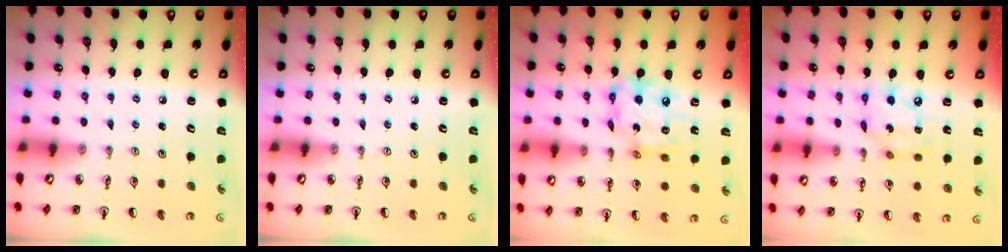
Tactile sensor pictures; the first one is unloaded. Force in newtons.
{"total": 0.0}
{"total": 13.6, "press": 13.5, "slide": 1.7}
{"total": 11.4, "press": 11.3, "slide": 1.2}